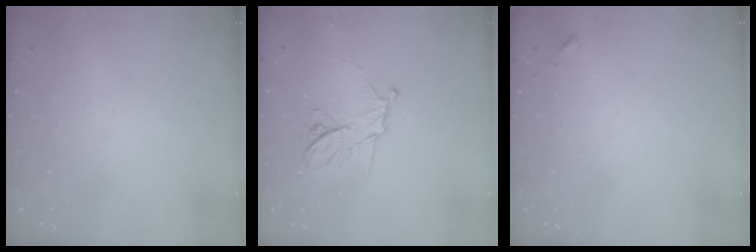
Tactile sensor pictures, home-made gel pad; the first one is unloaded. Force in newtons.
{"total": 11.3, "press": 11.3, "slide": 0.7}
{"total": 5.8, "press": 5.7, "slide": 0.7}